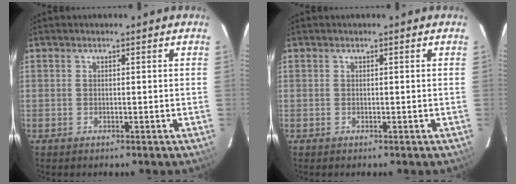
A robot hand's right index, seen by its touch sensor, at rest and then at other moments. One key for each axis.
{"total": 0.0}